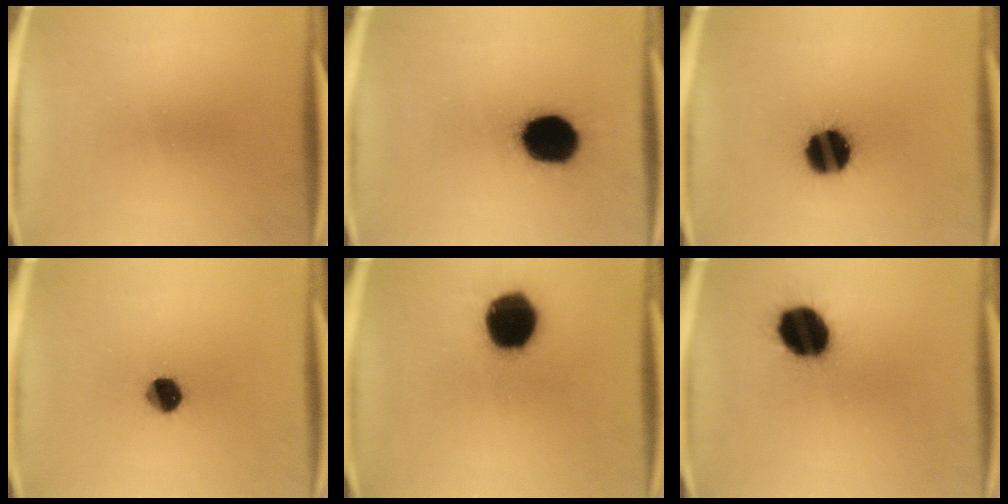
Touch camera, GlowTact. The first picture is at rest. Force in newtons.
{"total": 15.6}
{"total": 14.5}
{"total": 6.7}
{"total": 18.3}
{"total": 14.7}